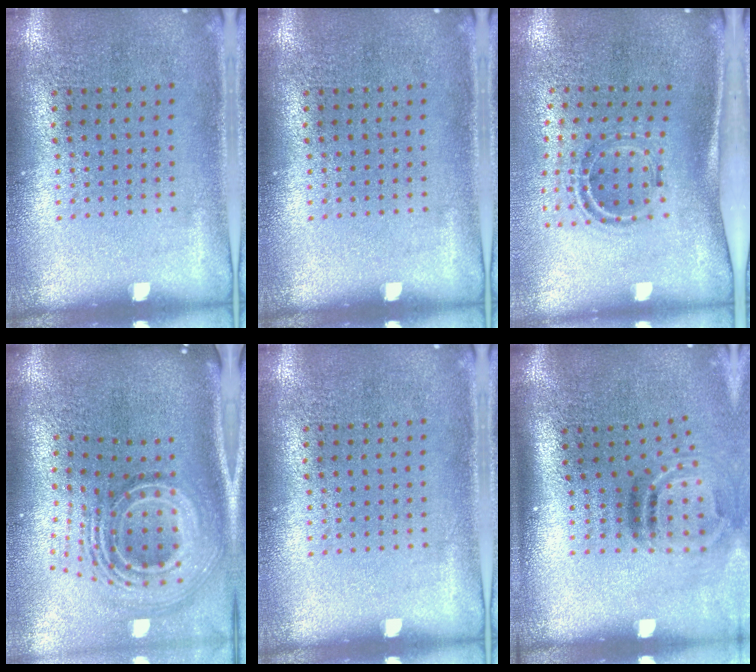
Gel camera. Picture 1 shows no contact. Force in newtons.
{"total": 0.0}
{"total": 1.1, "press": 1.0, "slide": 0.5}
{"total": 2.9, "press": 1.8, "slide": 2.3}
{"total": 0.0}
{"total": 2.0, "press": 1.2, "slide": 1.6}